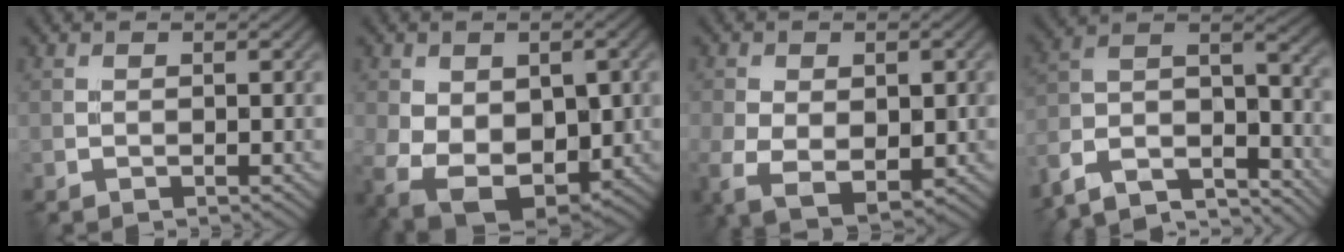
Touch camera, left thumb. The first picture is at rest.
{"total": 12.9, "force": [-2.3, 8.4, 9.5], "torque": [-0.186, -0.046, -0.012]}
{"total": 8.6, "force": [-1.9, 5.3, 6.4], "torque": [-0.140, -0.038, -0.020]}
{"total": 14.3, "force": [-11.9, 4.6, 6.5], "torque": [-0.154, -0.006, -0.198]}